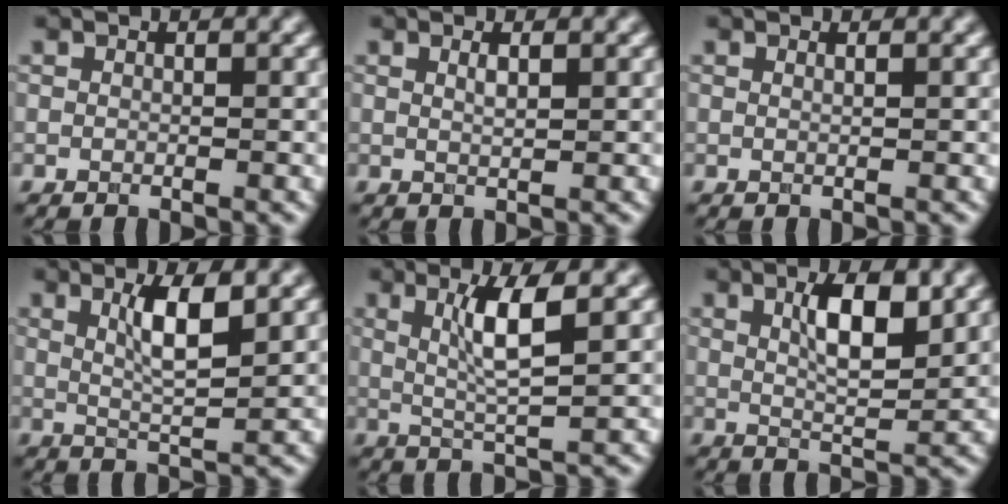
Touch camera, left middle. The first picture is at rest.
{"total": 0.8, "force": [0.2, 0.1, 0.7], "torque": [-0.010, 0.006, 0.013]}
{"total": 0.6, "force": [0.2, 0.2, 0.4], "torque": [0.002, 0.002, 0.003]}
{"total": 3.9, "force": [1.2, 0.7, 3.7], "torque": [-0.068, 0.000, 0.035]}
{"total": 4.2, "force": [1.0, 0.5, 4.1], "torque": [-0.079, 0.000, 0.036]}
{"total": 4.7, "force": [1.5, 1.1, 4.3], "torque": [-0.076, 0.003, 0.038]}